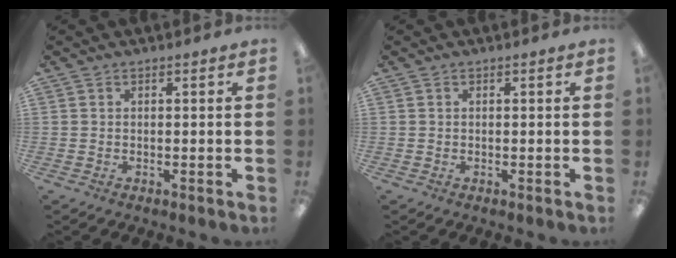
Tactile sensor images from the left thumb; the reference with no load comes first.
{"total": 0.0}